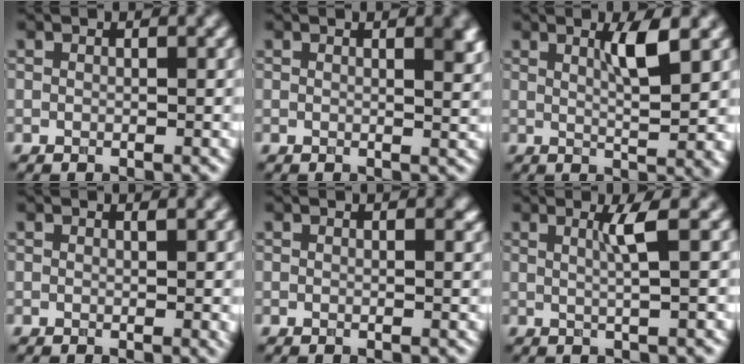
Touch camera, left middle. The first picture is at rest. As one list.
[{"total": 2.6, "force": [1.1, 0.9, 2.2], "torque": [-0.016, 0.001, 0.013]}, {"total": 4.4, "force": [1.5, 0.7, 4.1], "torque": [-0.066, -0.007, 0.026]}, {"total": 0.9, "force": [0.3, 0.2, 0.8], "torque": [-0.010, -0.002, 0.004]}, {"total": 0.8, "force": [0.4, 0.2, 0.6], "torque": [-0.006, -0.003, 0.006]}, {"total": 2.4, "force": [0.6, 0.3, 2.3], "torque": [-0.042, 0.001, 0.007]}]